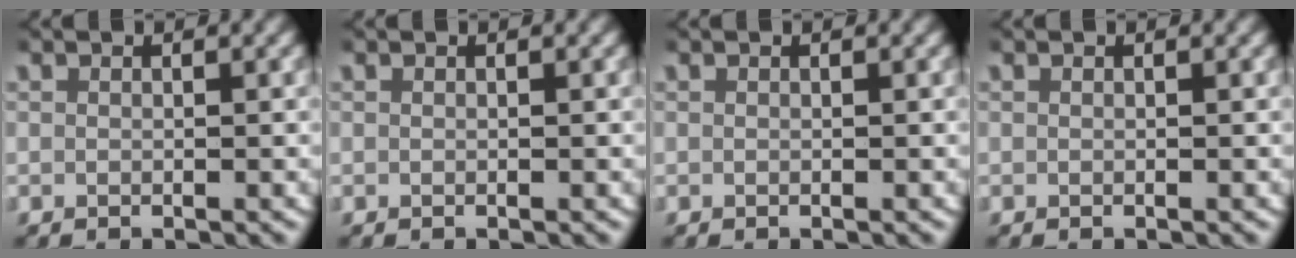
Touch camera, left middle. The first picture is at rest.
{"total": 0.0}
{"total": 0.0}
{"total": 0.0}